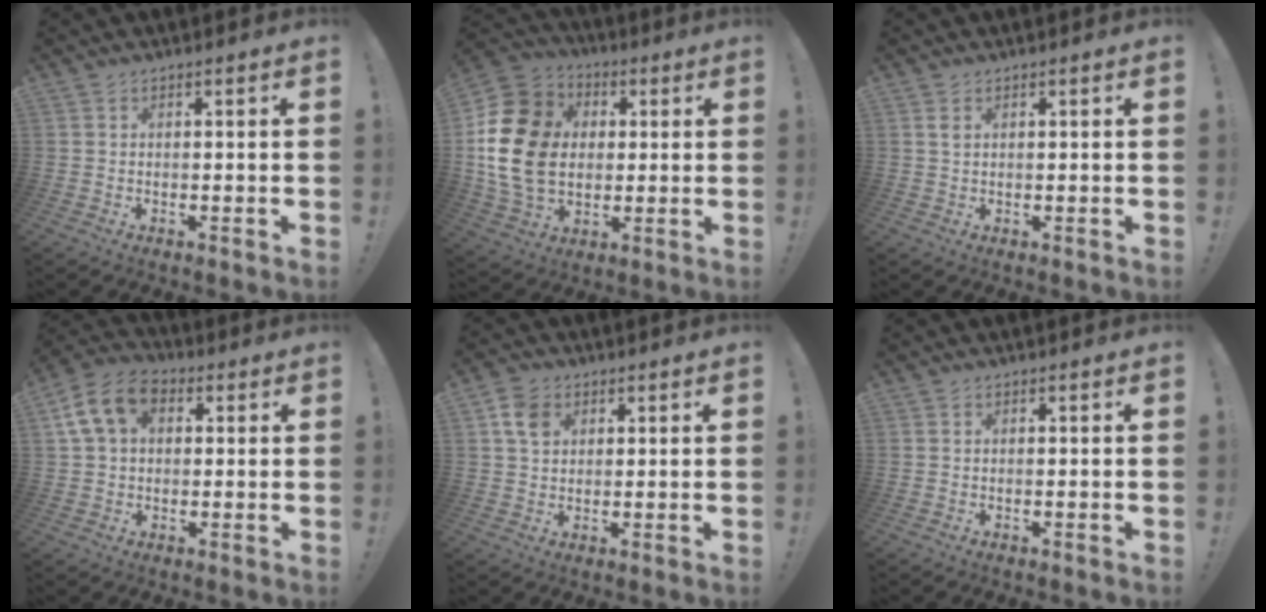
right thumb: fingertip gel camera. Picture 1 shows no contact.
{"total": 20.4, "force": [1.5, 15.9, 12.8], "torque": [-0.235, 0.012, 0.035]}
{"total": 1.5, "force": [0.7, 0.7, 1.0], "torque": [-0.015, -0.002, 0.012]}
{"total": 12.0, "force": [3.8, 8.4, 7.7], "torque": [-0.135, 0.001, 0.077]}
{"total": 6.6, "force": [2.7, 5.1, 3.2], "torque": [-0.052, 0.002, 0.055]}
{"total": 0.0}